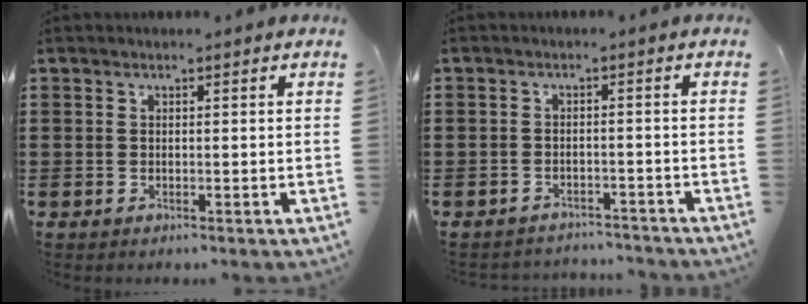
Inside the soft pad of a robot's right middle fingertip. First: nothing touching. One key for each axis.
{"total": 2.6, "fx": -2.5, "fy": 0.5, "fz": -0.4, "tx": 0.000, "ty": 0.002, "tz": -0.058}